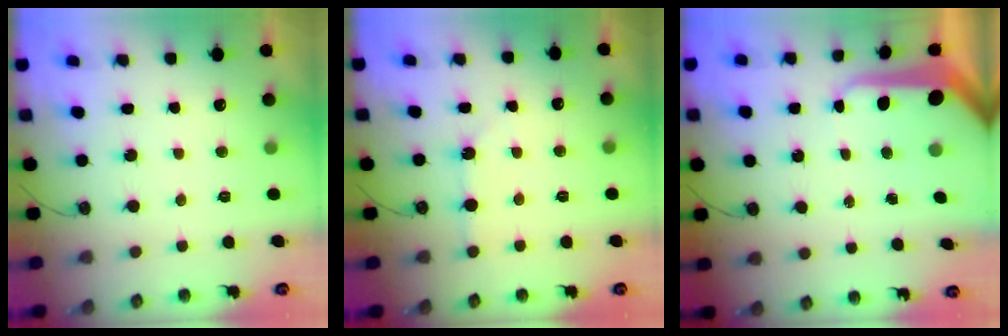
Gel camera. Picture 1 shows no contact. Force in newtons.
{"total": 2.1, "press": 2.1, "slide": 0.4}
{"total": 10.0, "press": 9.9, "slide": 1.1}